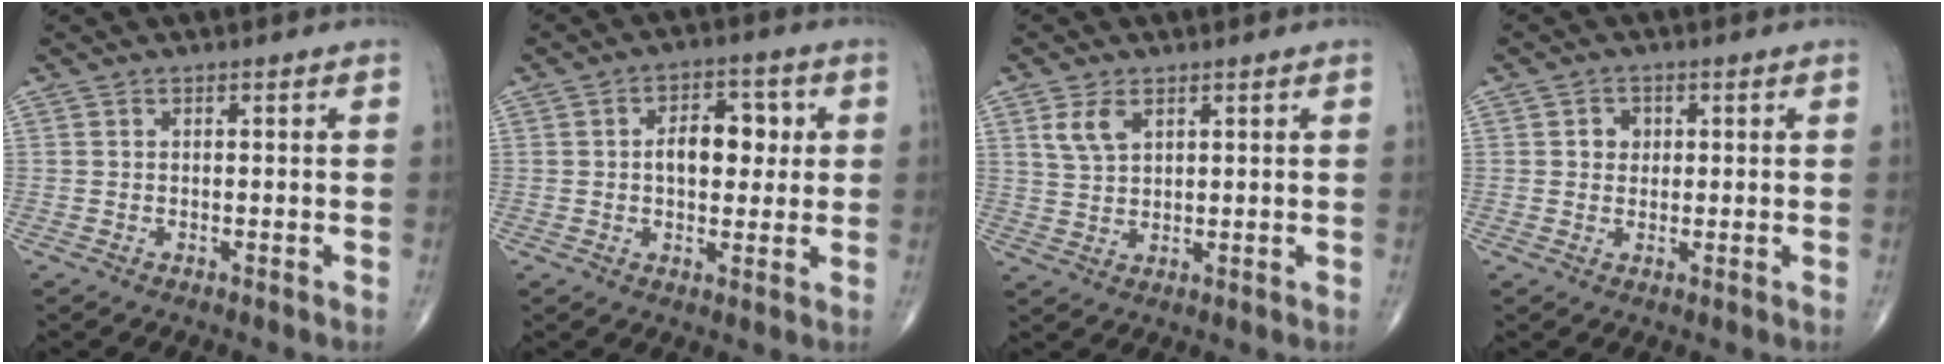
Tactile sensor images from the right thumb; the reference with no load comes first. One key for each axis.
{"total": 8.6, "fx": 1.1, "fy": 5.3, "fz": 6.7, "tx": -0.068, "ty": 0.010, "tz": 0.015}
{"total": 4.5, "fx": 2.2, "fy": 2.6, "fz": 2.9, "tx": -0.052, "ty": -0.006, "tz": 0.049}
{"total": 2.7, "fx": 0.6, "fy": 2.4, "fz": 1.2, "tx": -0.002, "ty": 0.001, "tz": 0.007}